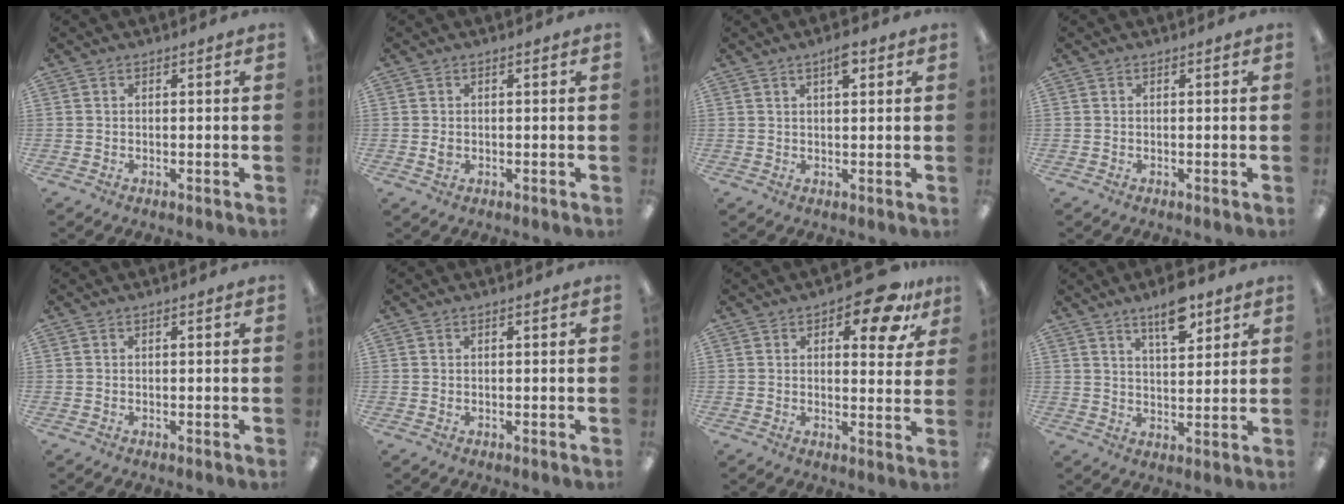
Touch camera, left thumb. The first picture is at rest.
{"total": 1.6, "force": [-0.1, 1.1, 1.1], "torque": [-0.022, 0.004, -0.002]}
{"total": 4.0, "force": [2.4, 1.2, 2.9], "torque": [-0.039, -0.006, 0.036]}
{"total": 0.0}
{"total": 0.0}
{"total": 0.6, "force": [0.2, 0.3, 0.5], "torque": [-0.003, 0.000, 0.001]}
{"total": 10.6, "force": [6.5, 4.4, 7.2], "torque": [-0.082, -0.030, 0.103]}
{"total": 9.2, "force": [6.4, 3.4, 5.7], "torque": [-0.078, -0.036, 0.106]}